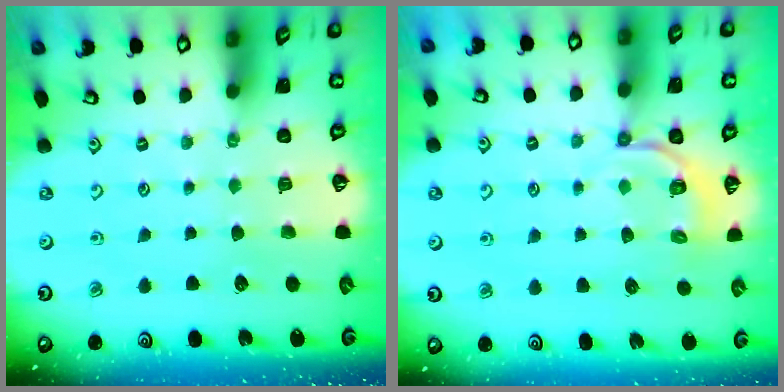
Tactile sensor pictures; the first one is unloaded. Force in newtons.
{"total": 5.1, "press": 4.8, "slide": 1.8}